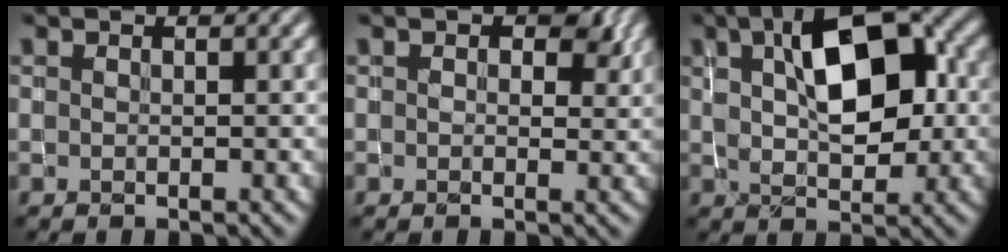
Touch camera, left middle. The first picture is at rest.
{"total": 2.7, "force": [0.8, 1.9, 1.7], "torque": [-0.021, 0.000, 0.014]}
{"total": 8.8, "force": [2.0, 4.2, 7.4], "torque": [-0.115, 0.020, 0.027]}